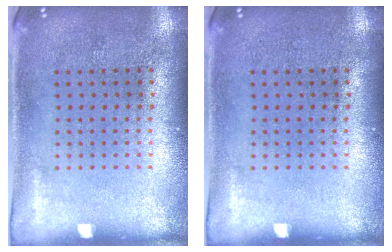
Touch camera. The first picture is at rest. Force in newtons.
{"total": 0.0}